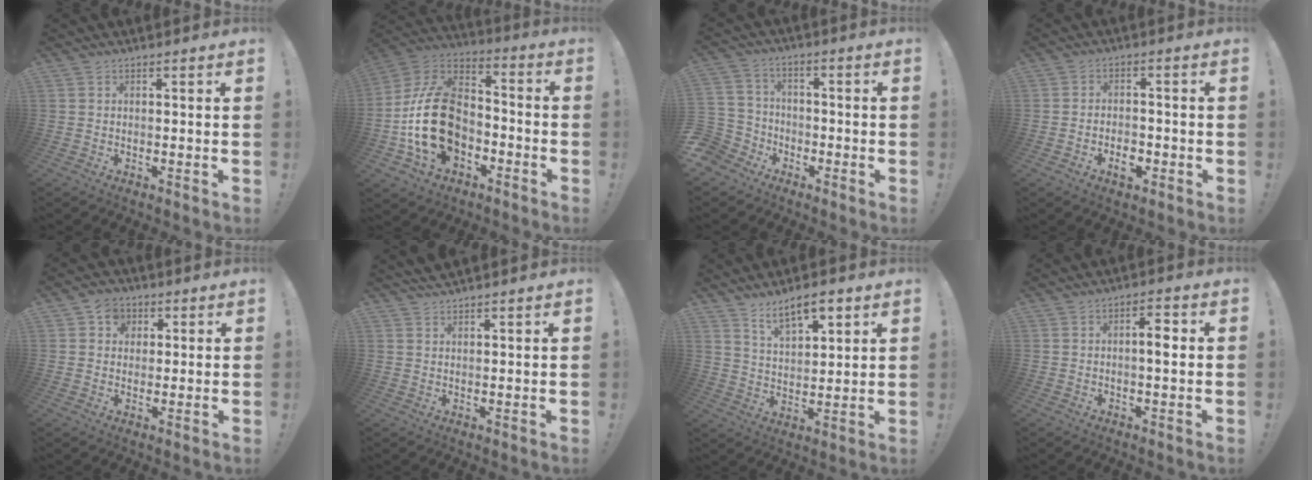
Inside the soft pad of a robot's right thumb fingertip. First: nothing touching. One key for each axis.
{"total": 21.1, "fx": -4.9, "fy": 14.9, "fz": 14.0, "tx": -0.262, "ty": 0.038, "tz": -0.068}
{"total": 6.9, "fx": -3.2, "fy": 5.9, "fz": 1.3, "tx": -0.037, "ty": 0.021, "tz": -0.059}
{"total": 5.0, "fx": -2.7, "fy": 3.0, "fz": 3.0, "tx": -0.030, "ty": 0.014, "tz": -0.046}
{"total": 5.8, "fx": 1.9, "fy": 5.1, "fz": 1.7, "tx": -0.020, "ty": -0.001, "tz": 0.036}
{"total": 2.4, "fx": 2.4, "fy": 0.0, "fz": 0.4, "tx": -0.002, "ty": -0.015, "tz": 0.042}
{"total": 9.6, "fx": 6.6, "fy": 4.0, "fz": 5.6, "tx": -0.084, "ty": -0.032, "tz": 0.118}
{"total": 4.3, "fx": 0.5, "fy": 0.9, "fz": 4.2, "tx": -0.065, "ty": 0.003, "tz": 0.000}